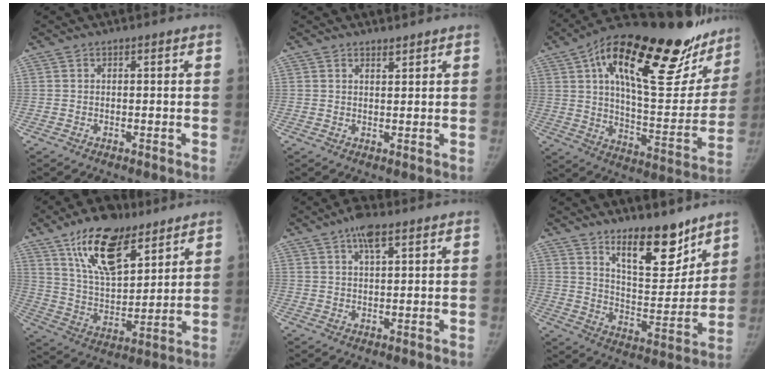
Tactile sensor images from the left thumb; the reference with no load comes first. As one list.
[{"total": 1.4, "force": [1.4, 0.3, 0.3], "torque": [0.005, -0.015, 0.021]}, {"total": 34.5, "force": [20.6, 13.4, 24.3], "torque": [-0.326, -0.041, 0.310]}, {"total": 17.8, "force": [10.9, 8.2, 11.4], "torque": [-0.159, -0.051, 0.197]}, {"total": 4.7, "force": [2.8, 1.6, 3.4], "torque": [-0.054, -0.005, 0.045]}, {"total": 14.3, "force": [10.6, 5.2, 8.1], "torque": [-0.078, -0.094, 0.176]}]